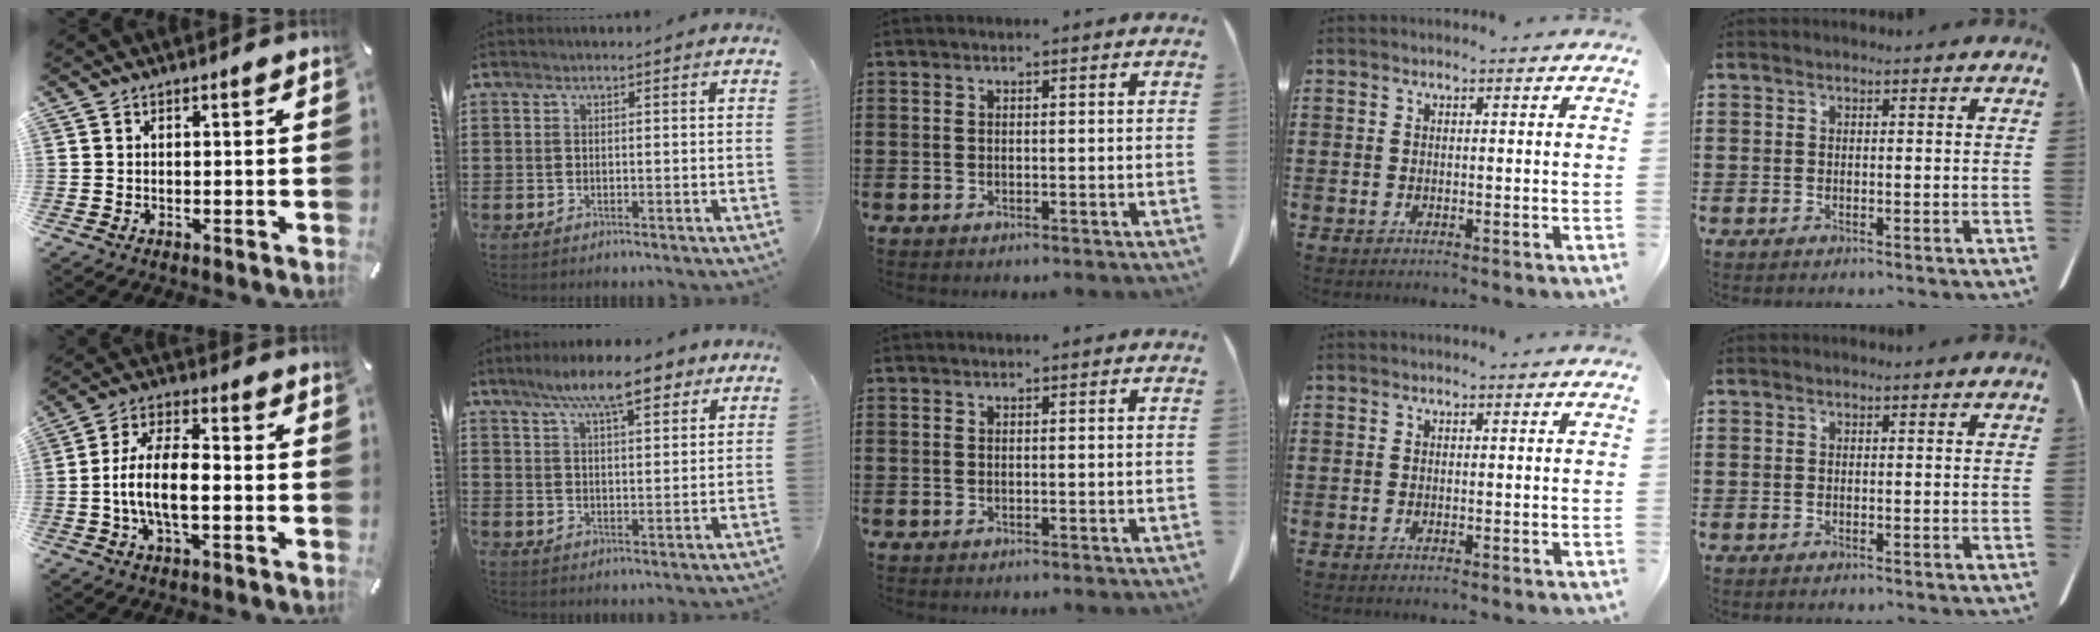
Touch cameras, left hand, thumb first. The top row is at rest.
{"thumb": {"total": 10.3, "force": [-2.4, 4.7, 8.8], "torque": [-0.181, 0.008, -0.045]}, "index": {"total": 9.3, "force": [6.7, 2.3, 6.0], "torque": [-0.115, -0.009, 0.118]}}